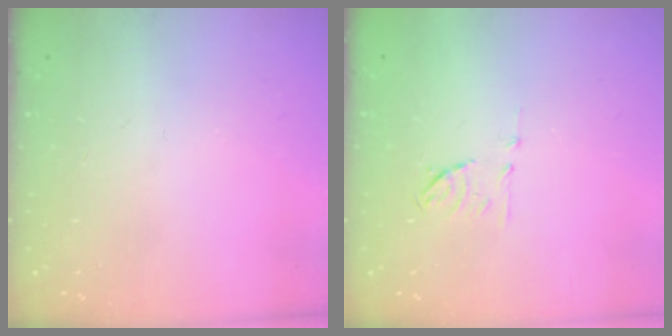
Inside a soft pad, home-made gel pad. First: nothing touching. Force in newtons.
{"total": 5.8, "press": 5.7, "slide": 1.1}